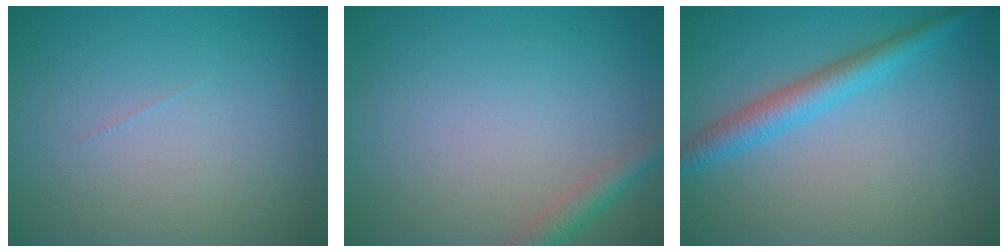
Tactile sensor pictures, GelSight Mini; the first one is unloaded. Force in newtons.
{"total": 2.1, "press": 2.1, "slide": 0.1}
{"total": 3.2, "press": 3.2, "slide": 0.1}